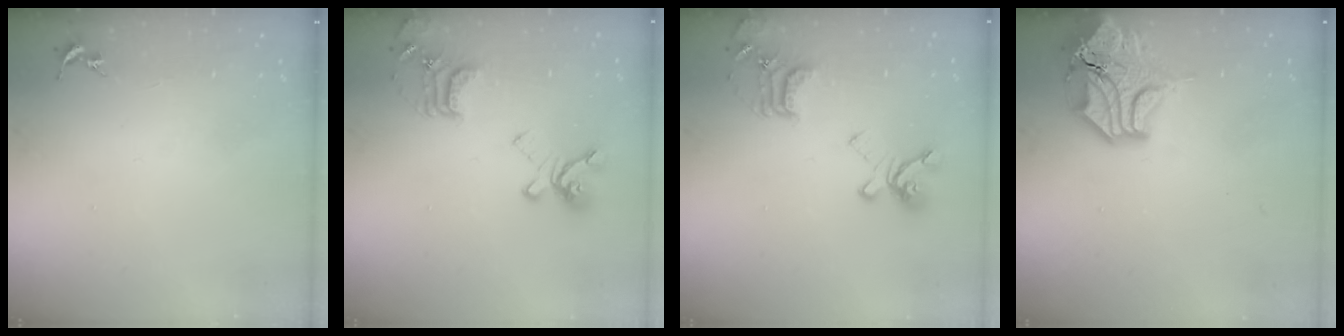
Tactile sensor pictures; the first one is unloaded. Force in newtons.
{"total": 18.0, "press": 17.9, "slide": 1.9}
{"total": 18.0, "press": 17.9, "slide": 1.9}
{"total": 16.7, "press": 16.5, "slide": 2.5}